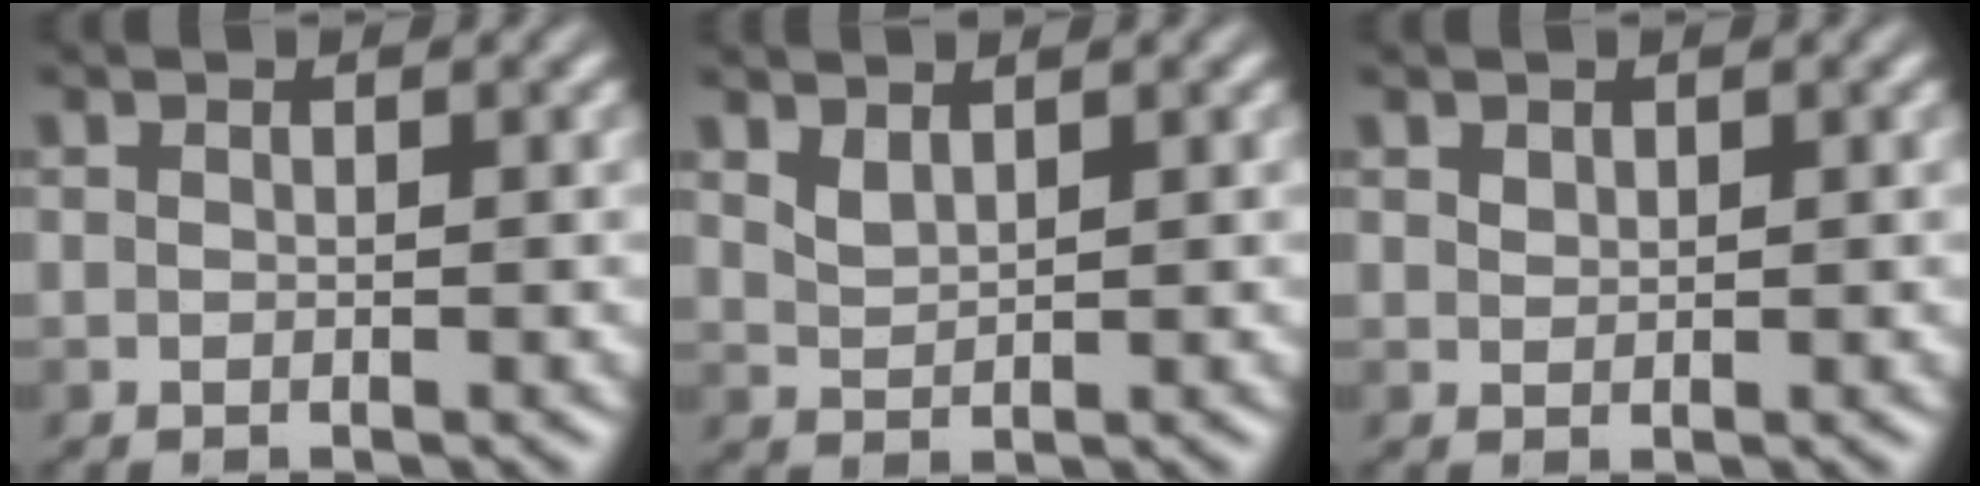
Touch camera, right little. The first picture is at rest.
{"total": 1.4, "force": [1.1, 0.4, 0.7], "torque": [-0.019, -0.003, 0.027]}
{"total": 0.7, "force": [0.5, 0.4, 0.2], "torque": [-0.006, -0.001, 0.013]}